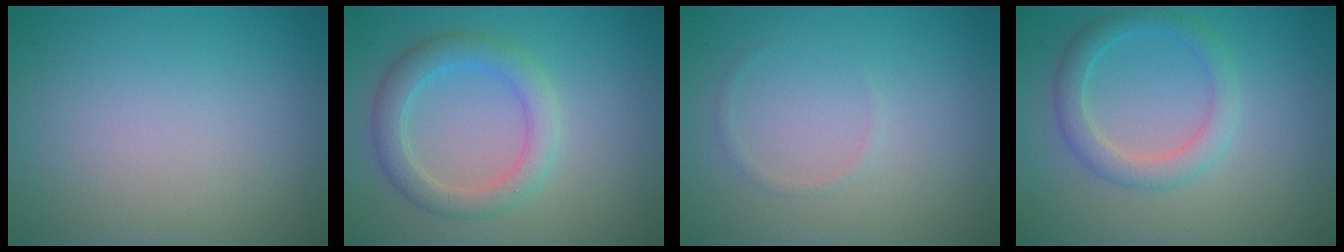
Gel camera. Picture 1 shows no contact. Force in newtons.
{"total": 3.4, "press": 3.4, "slide": 0.1}
{"total": 0.7, "press": 0.7, "slide": 0.0}
{"total": 2.9, "press": 2.9, "slide": 0.1}